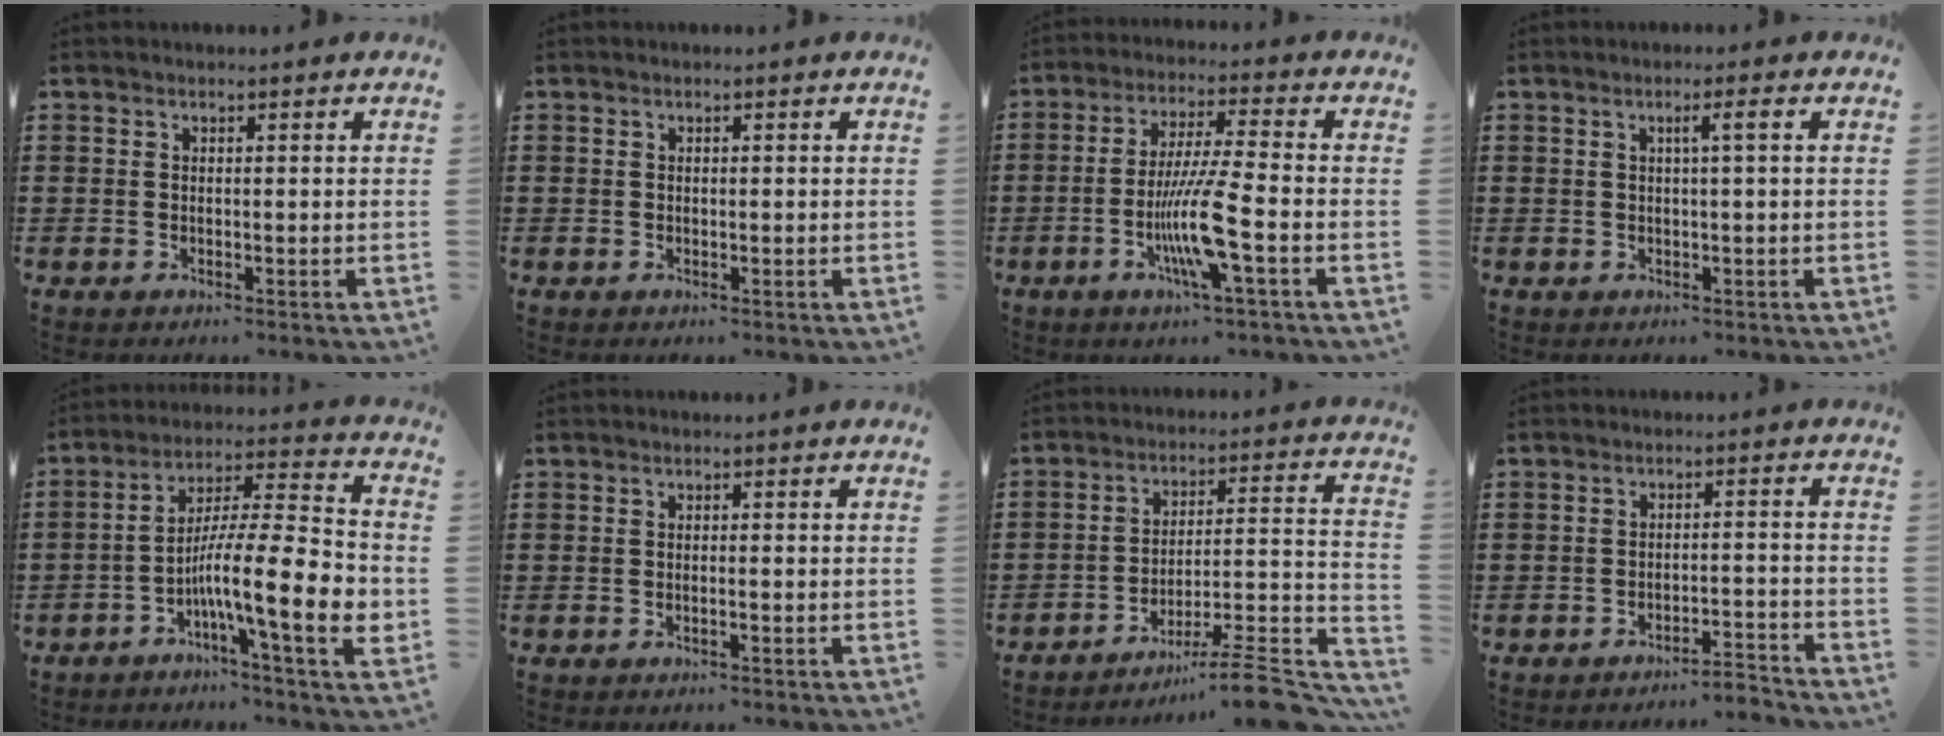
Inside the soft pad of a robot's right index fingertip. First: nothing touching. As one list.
[{"total": 0.0}, {"total": 9.8, "force": [-3.3, 0.6, 9.2], "torque": [-0.186, -0.015, -0.068]}, {"total": 2.2, "force": [0.3, -0.2, 2.2], "torque": [-0.037, -0.001, 0.002]}, {"total": 15.0, "force": [-4.2, 2.8, 14.1], "torque": [-0.256, -0.013, -0.075]}, {"total": 0.6, "force": [-0.2, -0.1, 0.5], "torque": [-0.009, -0.002, -0.005]}, {"total": 9.8, "force": [-8.4, 0.3, 5.1], "torque": [-0.067, 0.009, -0.165]}, {"total": 3.3, "force": [-3.2, -0.2, 0.8], "torque": [-0.016, -0.003, -0.068]}]